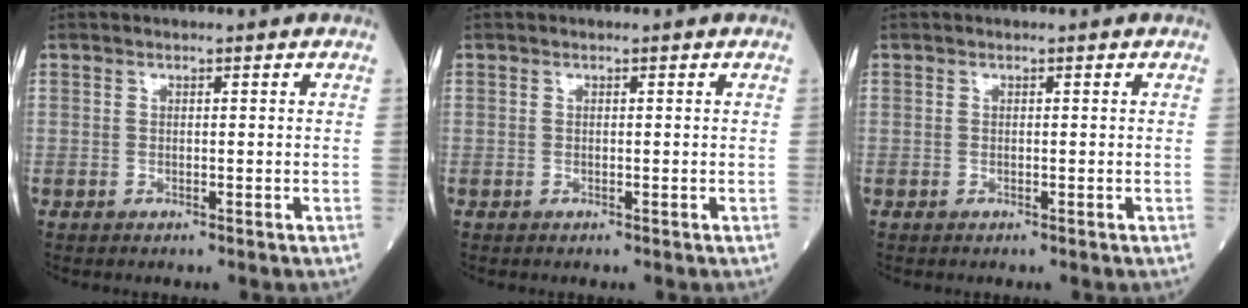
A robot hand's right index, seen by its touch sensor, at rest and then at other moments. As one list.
[{"total": 0.0}, {"total": 0.0}]